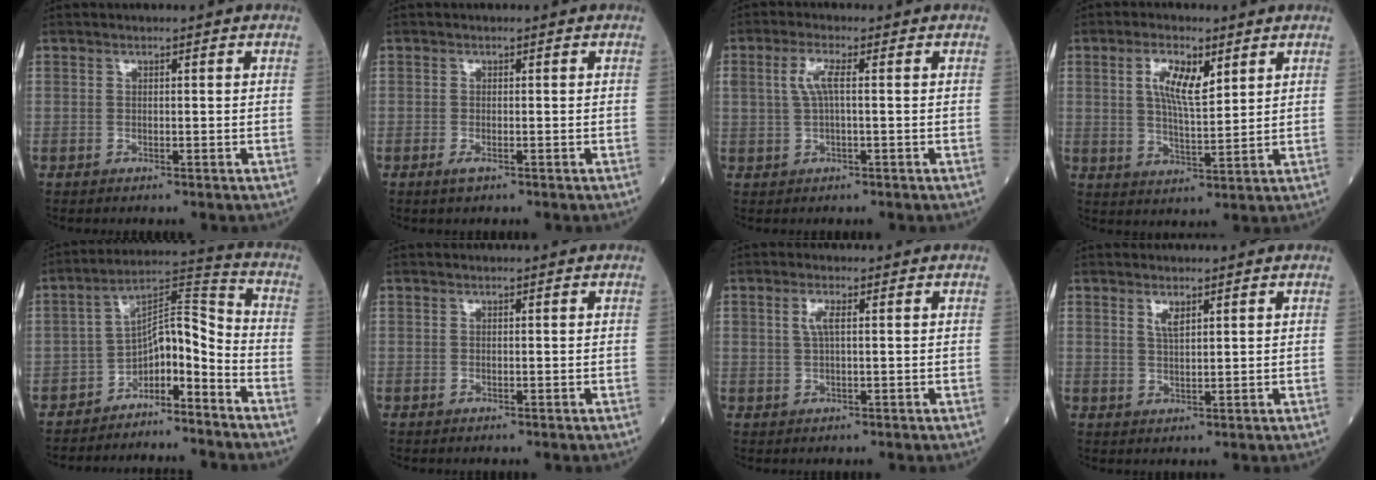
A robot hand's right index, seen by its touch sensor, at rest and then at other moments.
{"total": 1.1, "force": [-0.5, 0.4, 0.9], "torque": [-0.019, -0.002, -0.003]}
{"total": 3.4, "force": [0.6, 0.8, 3.2], "torque": [-0.072, 0.009, 0.014]}
{"total": 6.8, "force": [2.9, 2.1, 5.8], "torque": [-0.109, 0.003, 0.053]}
{"total": 8.0, "force": [-5.7, 2.5, 5.0], "torque": [-0.080, 0.042, -0.100]}
{"total": 0.0}
{"total": 2.2, "force": [0.7, 0.5, 2.0], "torque": [-0.045, 0.002, 0.013]}
{"total": 2.1, "force": [1.3, 0.5, 1.6], "torque": [-0.032, -0.003, 0.027]}